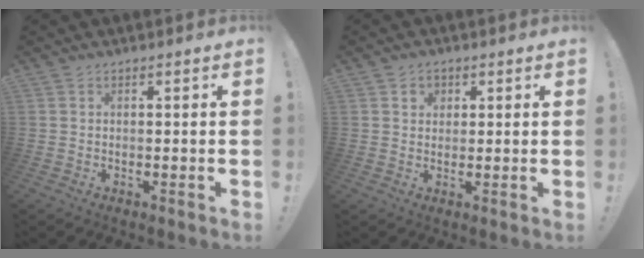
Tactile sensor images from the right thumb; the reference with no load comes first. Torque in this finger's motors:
{"motor_torque": [0.38, 0.63, 0.28, -0.19, -0.02]}